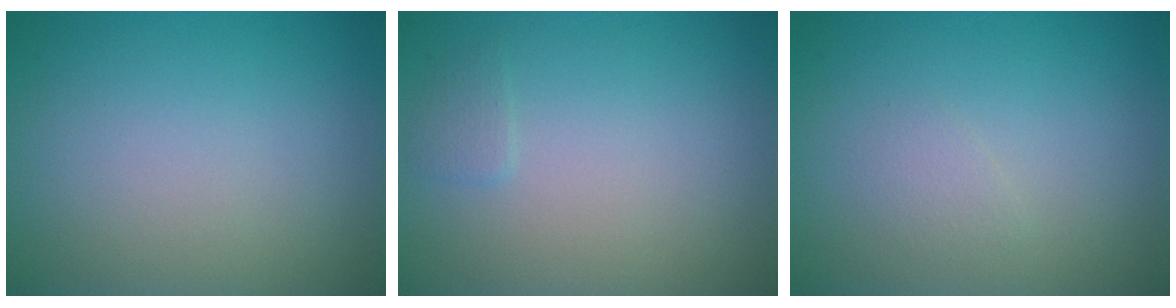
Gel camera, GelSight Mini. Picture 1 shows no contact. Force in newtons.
{"total": 0.8, "press": 0.8, "slide": 0.0}
{"total": 0.9, "press": 0.9, "slide": 0.0}